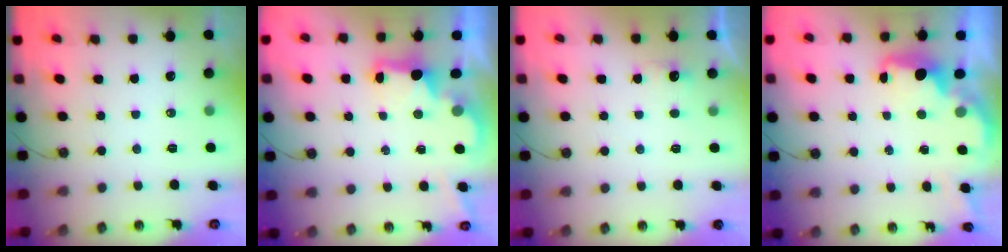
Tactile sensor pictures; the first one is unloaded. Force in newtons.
{"total": 2.5, "press": 2.3, "slide": 0.8}
{"total": 2.2, "press": 2.0, "slide": 0.9}
{"total": 2.7, "press": 2.7, "slide": 0.6}